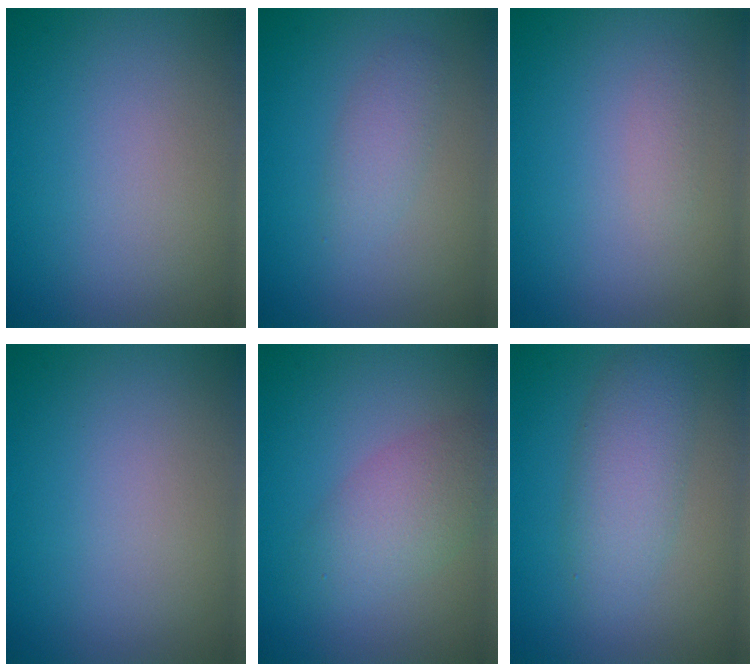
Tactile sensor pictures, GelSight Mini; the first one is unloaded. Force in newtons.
{"total": 1.9, "press": 1.9, "slide": 0.0}
{"total": 0.8, "press": 0.8, "slide": 0.0}
{"total": 0.0}
{"total": 2.7, "press": 2.7, "slide": 0.2}
{"total": 4.0, "press": 4.0, "slide": 0.2}